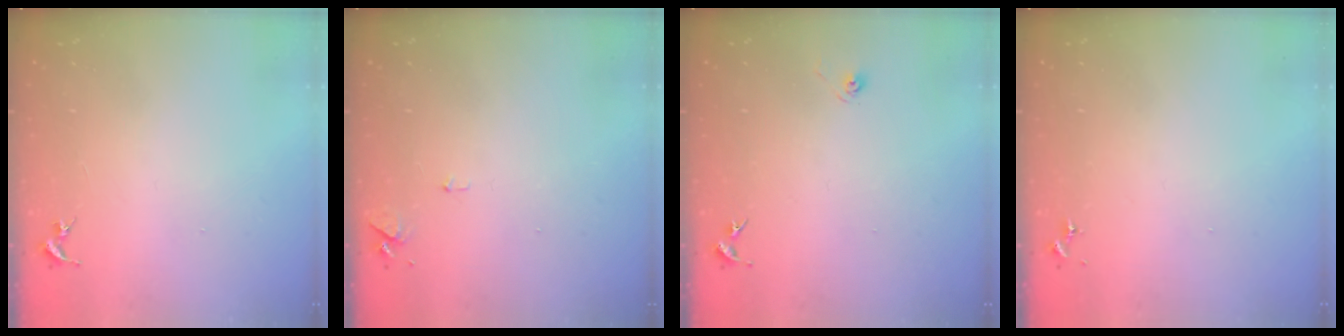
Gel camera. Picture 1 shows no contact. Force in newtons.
{"total": 5.6, "press": 5.5, "slide": 0.8}
{"total": 3.2, "press": 2.6, "slide": 1.8}
{"total": 0.0}